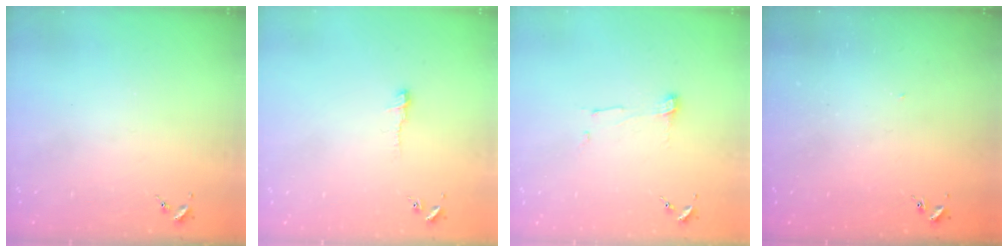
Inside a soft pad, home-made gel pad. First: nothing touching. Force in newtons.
{"total": 4.3, "press": 4.3, "slide": 0.5}
{"total": 5.6, "press": 5.6, "slide": 0.3}
{"total": 2.7, "press": 2.7, "slide": 0.1}